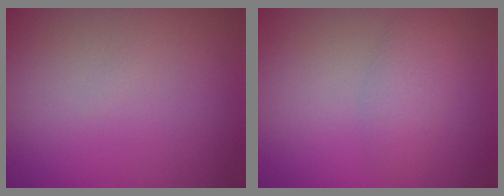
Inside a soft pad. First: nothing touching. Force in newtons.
{"total": 2.0, "press": 2.0, "slide": 0.1}